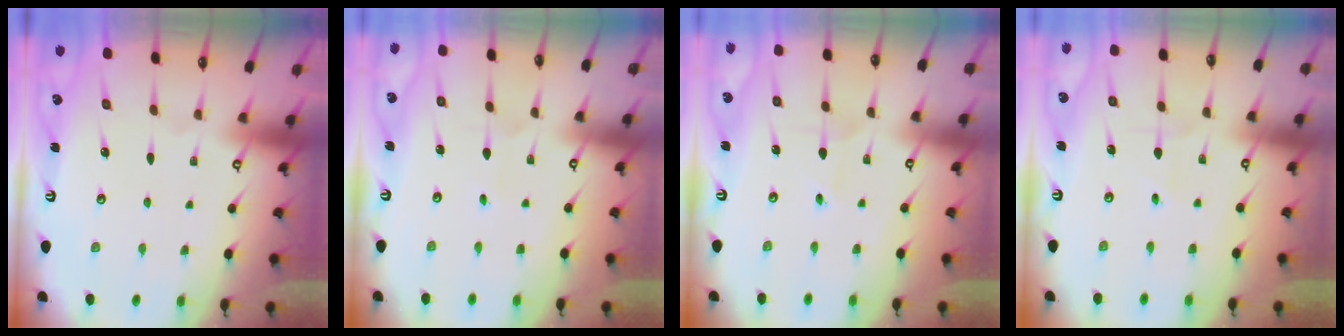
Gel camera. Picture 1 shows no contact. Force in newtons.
{"total": 1.6, "press": 1.6, "slide": 0.1}
{"total": 2.4, "press": 2.3, "slide": 0.2}
{"total": 1.6, "press": 1.6, "slide": 0.1}